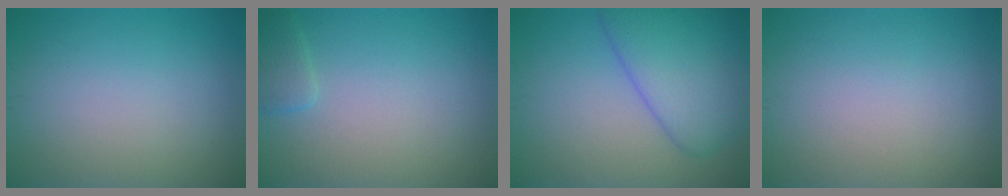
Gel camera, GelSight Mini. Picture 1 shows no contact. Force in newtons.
{"total": 1.5, "press": 1.5, "slide": 0.1}
{"total": 6.5, "press": 6.5, "slide": 0.5}
{"total": 0.0}